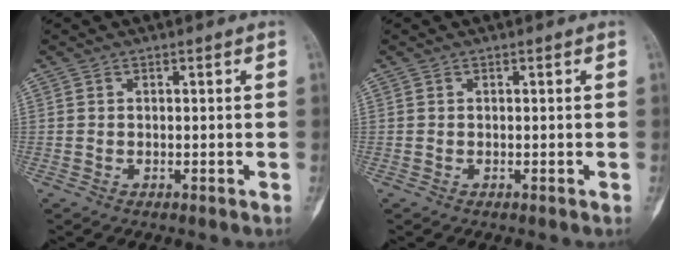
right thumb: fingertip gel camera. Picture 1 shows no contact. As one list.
[{"total": 0.0}]